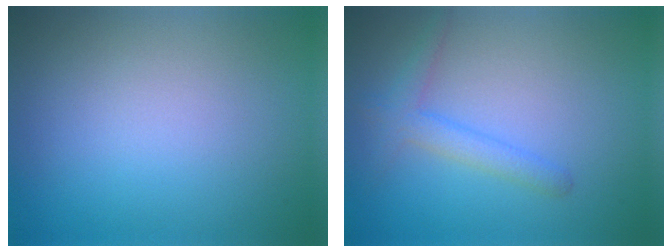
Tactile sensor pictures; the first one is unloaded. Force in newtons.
{"total": 2.4, "press": 2.4, "slide": 0.1}